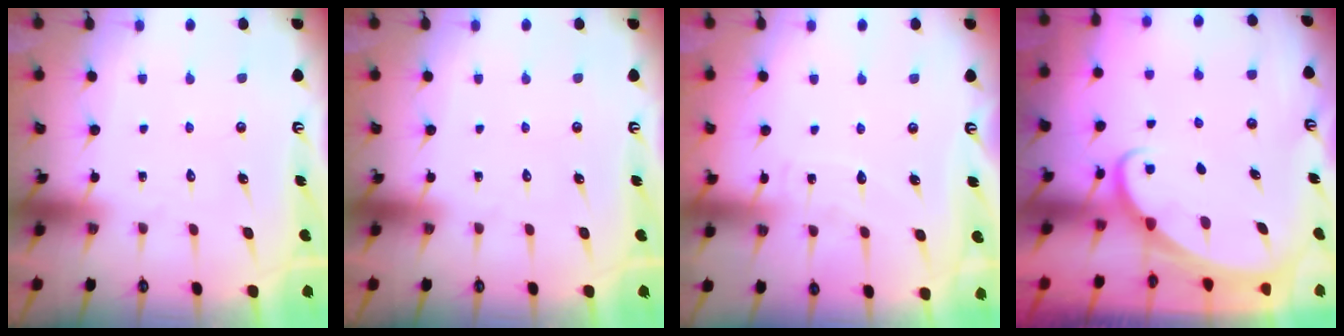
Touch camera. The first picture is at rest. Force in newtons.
{"total": 0.0}
{"total": 5.0, "press": 5.0, "slide": 0.6}
{"total": 1.5, "press": 1.5, "slide": 0.1}